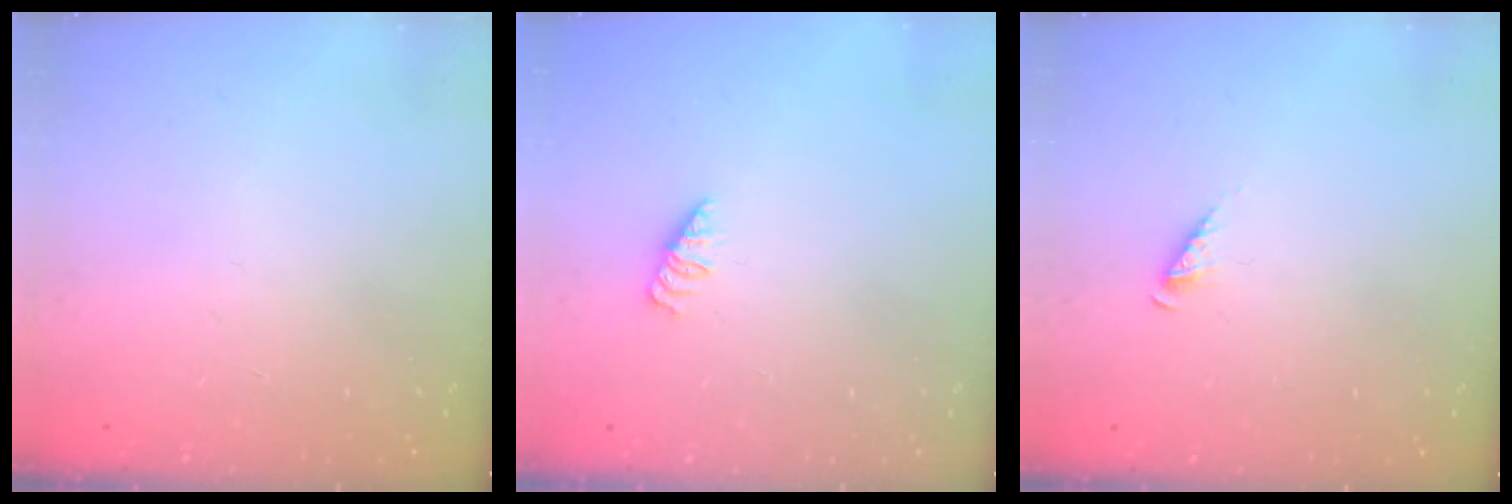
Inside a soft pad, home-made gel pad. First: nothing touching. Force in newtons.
{"total": 1.4, "press": 1.3, "slide": 0.3}
{"total": 2.8, "press": 2.8, "slide": 0.4}